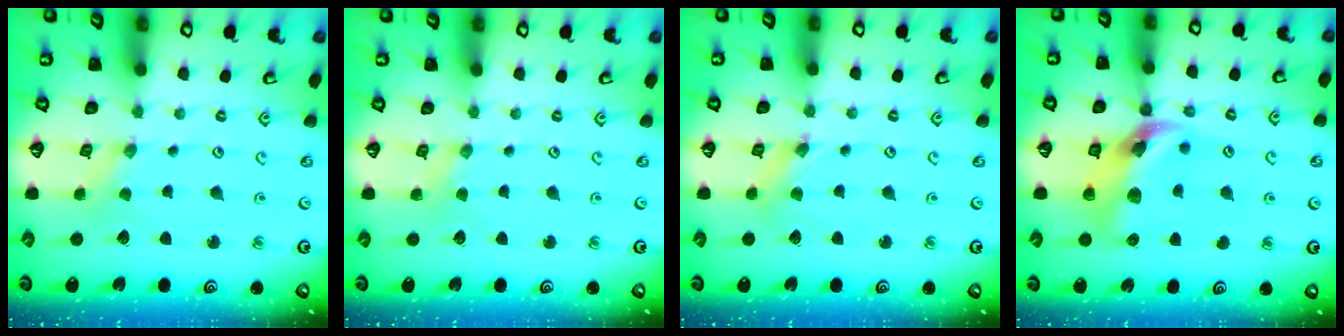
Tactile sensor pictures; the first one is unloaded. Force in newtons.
{"total": 2.4, "press": 2.3, "slide": 0.5}
{"total": 1.4, "press": 1.4, "slide": 0.2}
{"total": 13.1, "press": 13.0, "slide": 1.8}